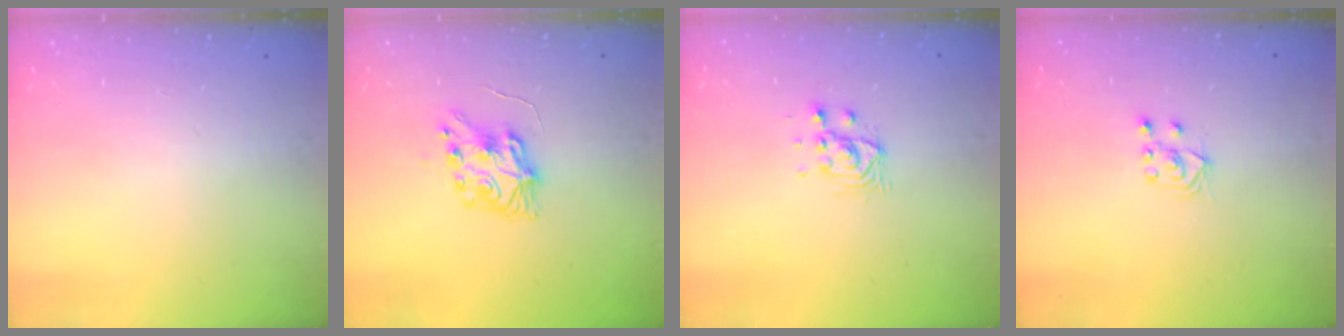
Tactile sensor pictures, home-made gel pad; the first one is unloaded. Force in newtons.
{"total": 8.3, "press": 8.3, "slide": 0.4}
{"total": 5.4, "press": 5.4, "slide": 0.1}
{"total": 4.3, "press": 4.3, "slide": 0.6}